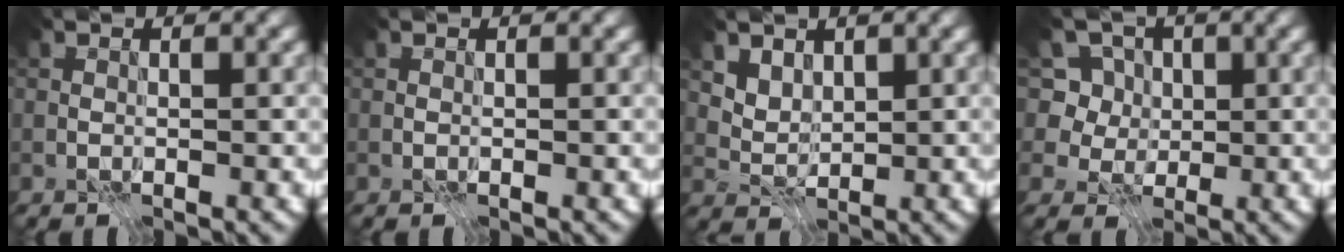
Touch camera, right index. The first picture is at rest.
{"total": 0.0}
{"total": 3.8, "force": [2.4, 2.5, 1.6], "torque": [-0.049, -0.015, 0.070]}
{"total": 8.9, "force": [3.8, 7.2, 3.5], "torque": [-0.060, 0.014, 0.044]}